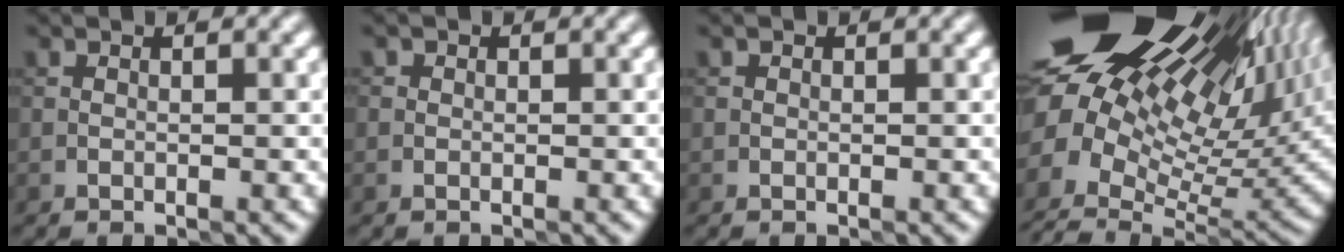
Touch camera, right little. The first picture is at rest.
{"total": 0.0}
{"total": 0.0}
{"total": 20.2, "force": [7.4, 11.5, 14.8], "torque": [-0.272, 0.022, 0.151]}